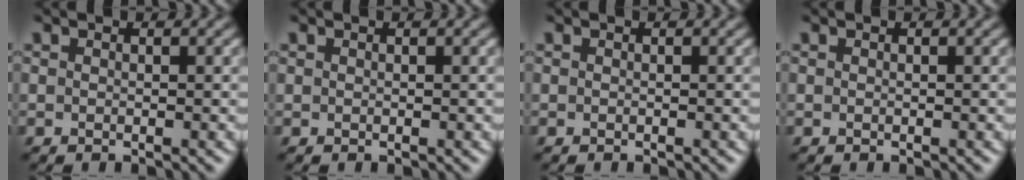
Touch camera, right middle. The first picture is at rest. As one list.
[{"total": 0.0}, {"total": 0.0}, {"total": 0.0}]